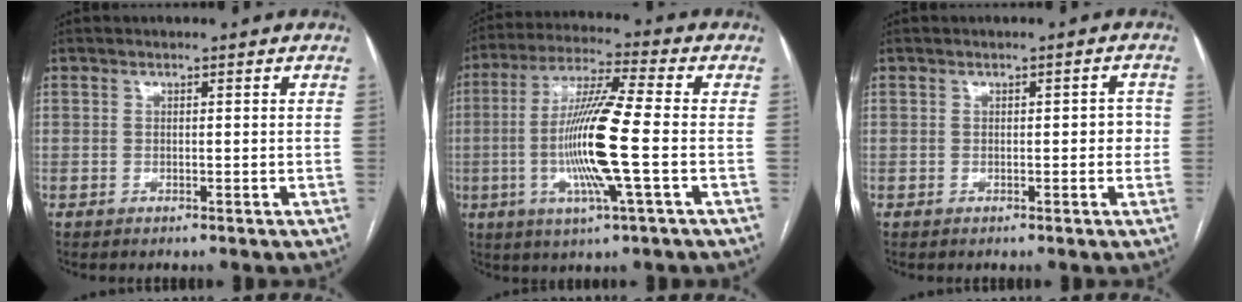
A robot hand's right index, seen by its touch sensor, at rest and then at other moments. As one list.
[{"total": 13.8, "force": [-2.2, -0.3, 13.6], "torque": [-0.268, -0.007, -0.051]}, {"total": 2.0, "force": [-0.2, 0.9, 1.8], "torque": [-0.013, 0.007, -0.004]}]